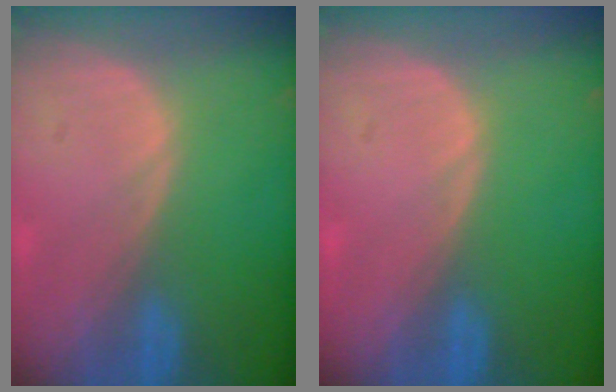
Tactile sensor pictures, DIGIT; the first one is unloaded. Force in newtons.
{"total": 0.0}